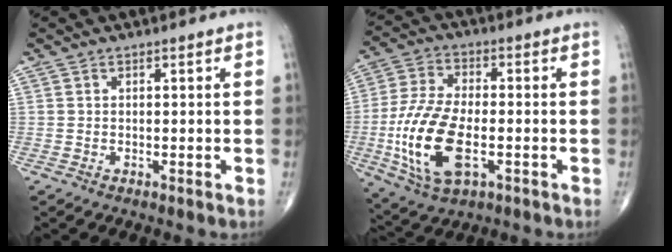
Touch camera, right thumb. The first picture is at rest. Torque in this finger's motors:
{"motor_torque": [1.81, 1.78, 1.67, -0.20, 0.65]}